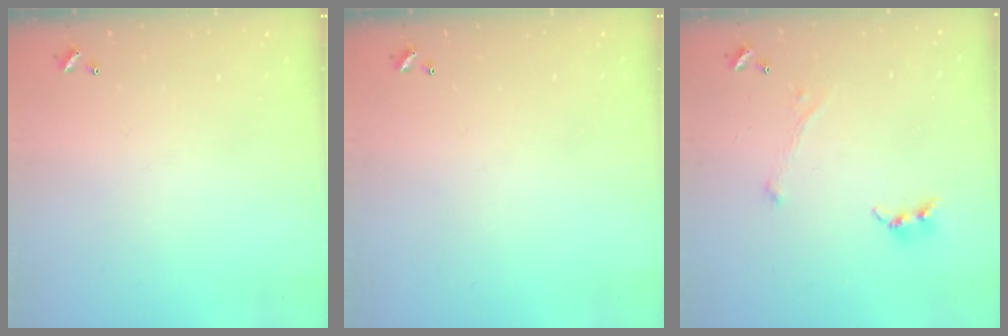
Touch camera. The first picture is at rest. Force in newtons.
{"total": 0.0}
{"total": 0.8, "press": 0.7, "slide": 0.4}